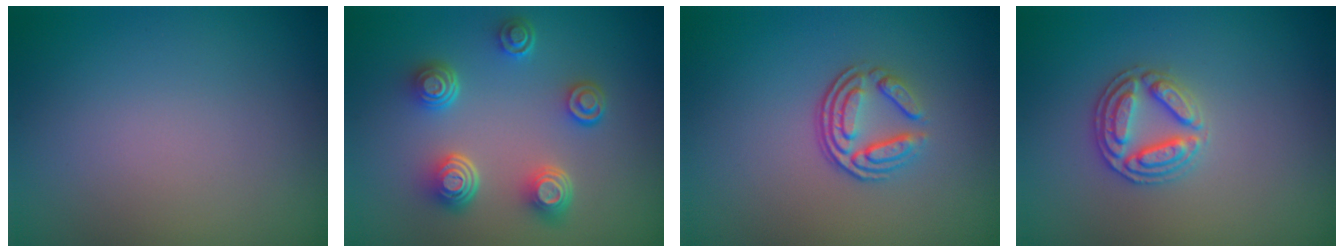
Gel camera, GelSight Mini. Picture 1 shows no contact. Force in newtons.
{"total": 4.7, "press": 3.4, "slide": 3.2}
{"total": 3.7, "press": 2.6, "slide": 2.7}
{"total": 2.8, "press": 2.8, "slide": 0.3}